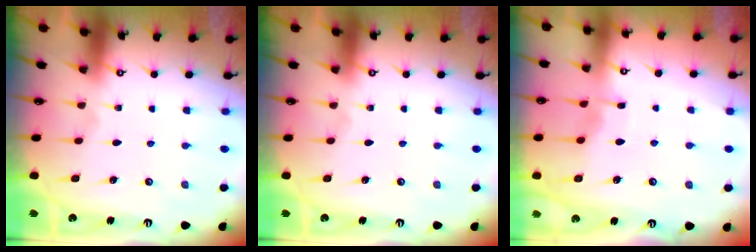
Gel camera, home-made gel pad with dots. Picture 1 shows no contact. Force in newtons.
{"total": 0.0}
{"total": 4.6, "press": 4.5, "slide": 0.6}